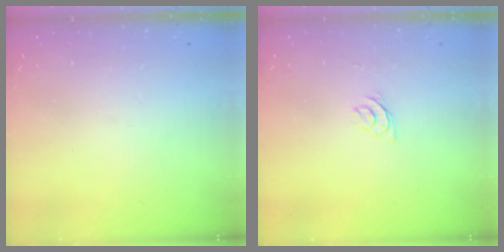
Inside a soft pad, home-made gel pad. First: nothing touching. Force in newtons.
{"total": 4.7, "press": 4.7, "slide": 0.5}